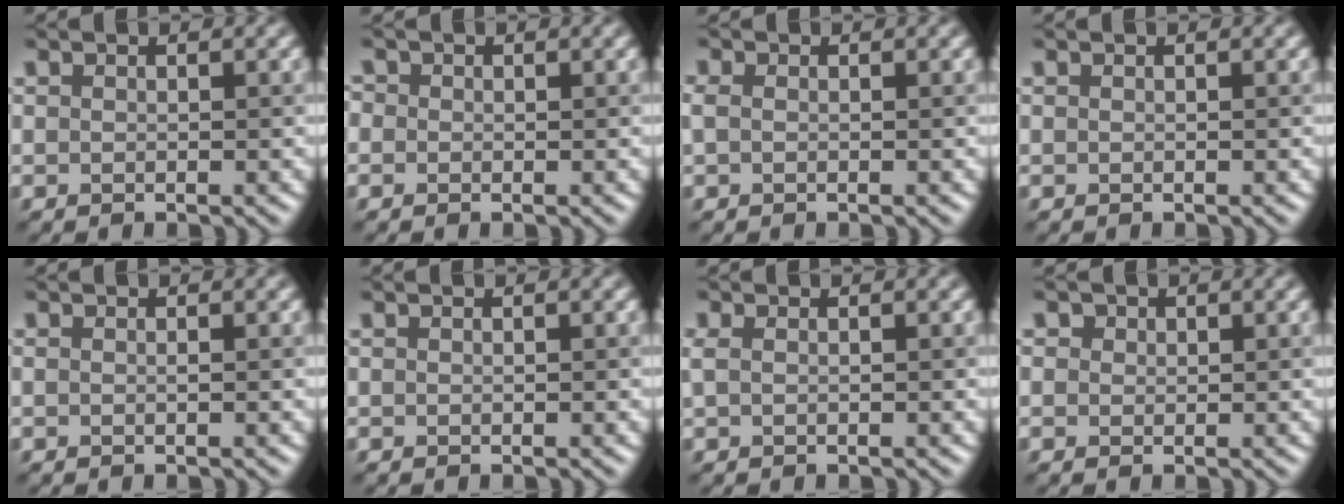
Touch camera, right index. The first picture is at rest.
{"total": 1.0, "force": [0.3, 0.9, 0.3], "torque": [-0.011, 0.002, -0.008]}
{"total": 0.9, "force": [0.1, 0.6, 0.7], "torque": [-0.019, 0.000, -0.003]}
{"total": 0.0}
{"total": 0.0}
{"total": 0.0}
{"total": 0.8, "force": [0.3, 0.3, 0.7], "torque": [-0.018, 0.000, 0.003]}
{"total": 1.3, "force": [0.7, 1.0, 0.4], "torque": [-0.003, 0.004, -0.005]}